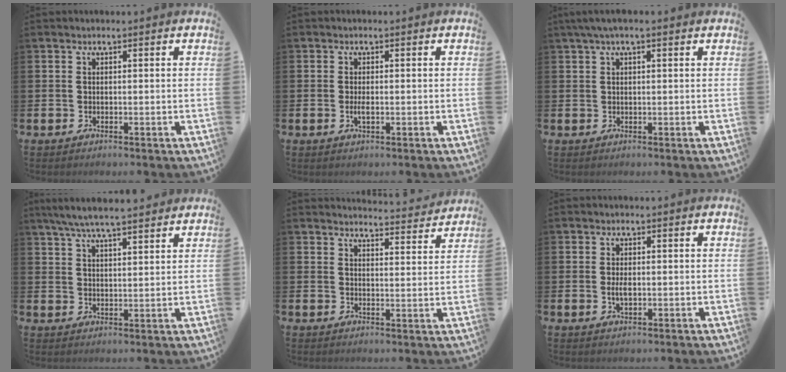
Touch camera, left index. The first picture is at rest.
{"total": 1.3, "force": [-0.2, 0.4, 1.2], "torque": [-0.025, 0.001, -0.003]}
{"total": 2.0, "force": [1.3, 0.3, 1.6], "torque": [-0.031, 0.005, 0.022]}
{"total": 6.3, "force": [5.8, 0.5, 2.3], "torque": [-0.060, -0.018, 0.106]}
{"total": 4.1, "force": [4.1, 0.0, 0.3], "torque": [-0.002, -0.035, 0.071]}
{"total": 1.9, "force": [0.0, 0.8, 1.7], "torque": [-0.027, 0.000, -0.002]}